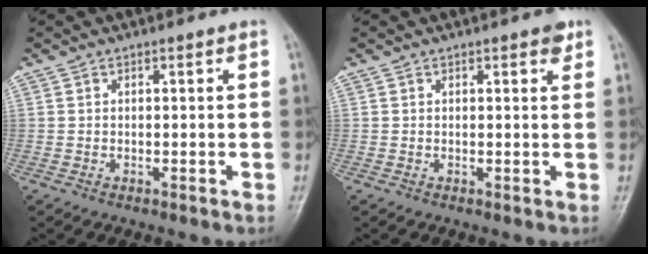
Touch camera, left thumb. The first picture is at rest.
{"total": 1.7, "force": [1.1, 0.7, 1.1], "torque": [-0.006, -0.003, 0.010]}